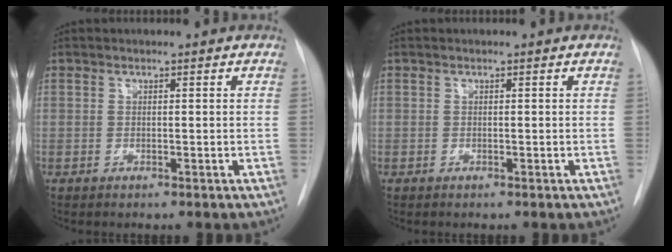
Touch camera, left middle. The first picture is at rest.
{"total": 0.0}